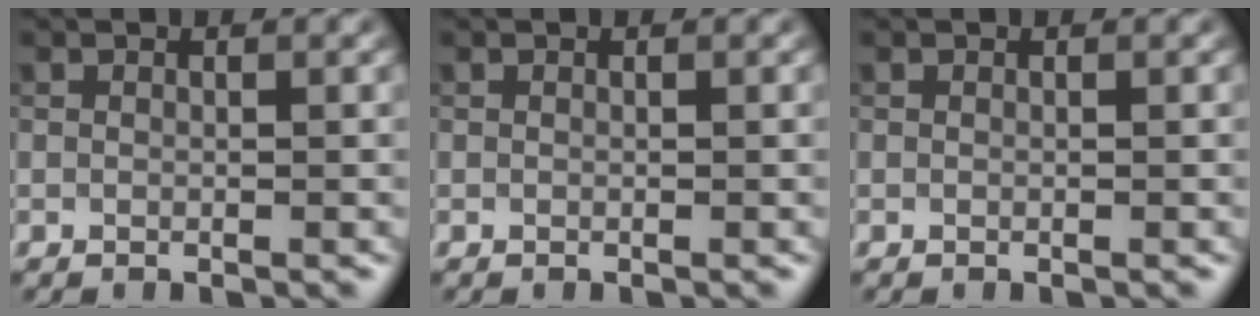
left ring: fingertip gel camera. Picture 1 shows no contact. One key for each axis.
{"total": 0.0}
{"total": 0.0}